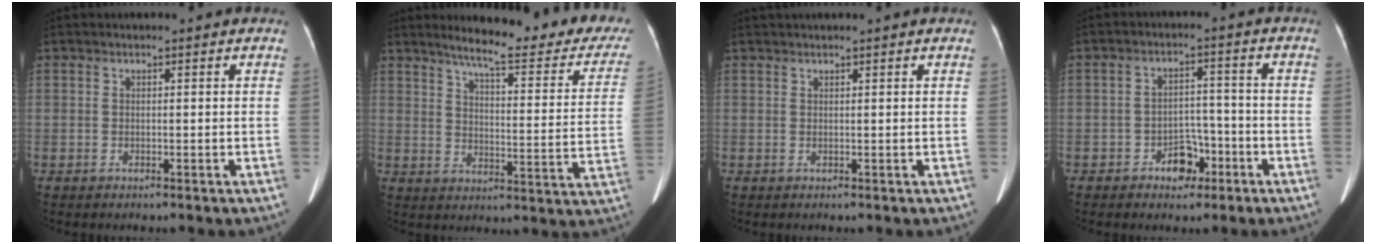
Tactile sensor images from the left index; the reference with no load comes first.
{"total": 21.7, "force": [18.8, 3.1, 10.4], "torque": [-0.120, -0.053, 0.222]}
{"total": 1.3, "force": [1.1, -0.4, 0.6], "torque": [-0.014, 0.014, 0.028]}
{"total": 4.8, "force": [-2.8, 3.1, 2.4], "torque": [-0.036, 0.016, -0.043]}